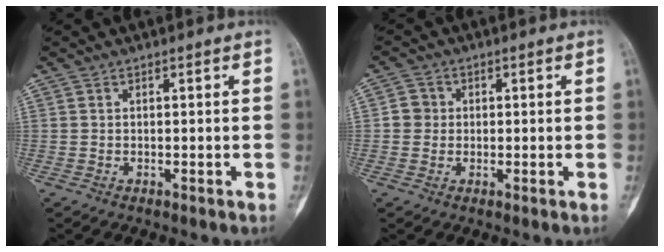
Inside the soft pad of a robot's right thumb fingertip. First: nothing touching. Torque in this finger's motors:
{"motor_torque": [0.17, 0.73, 0.21, 0.02, 0.00]}